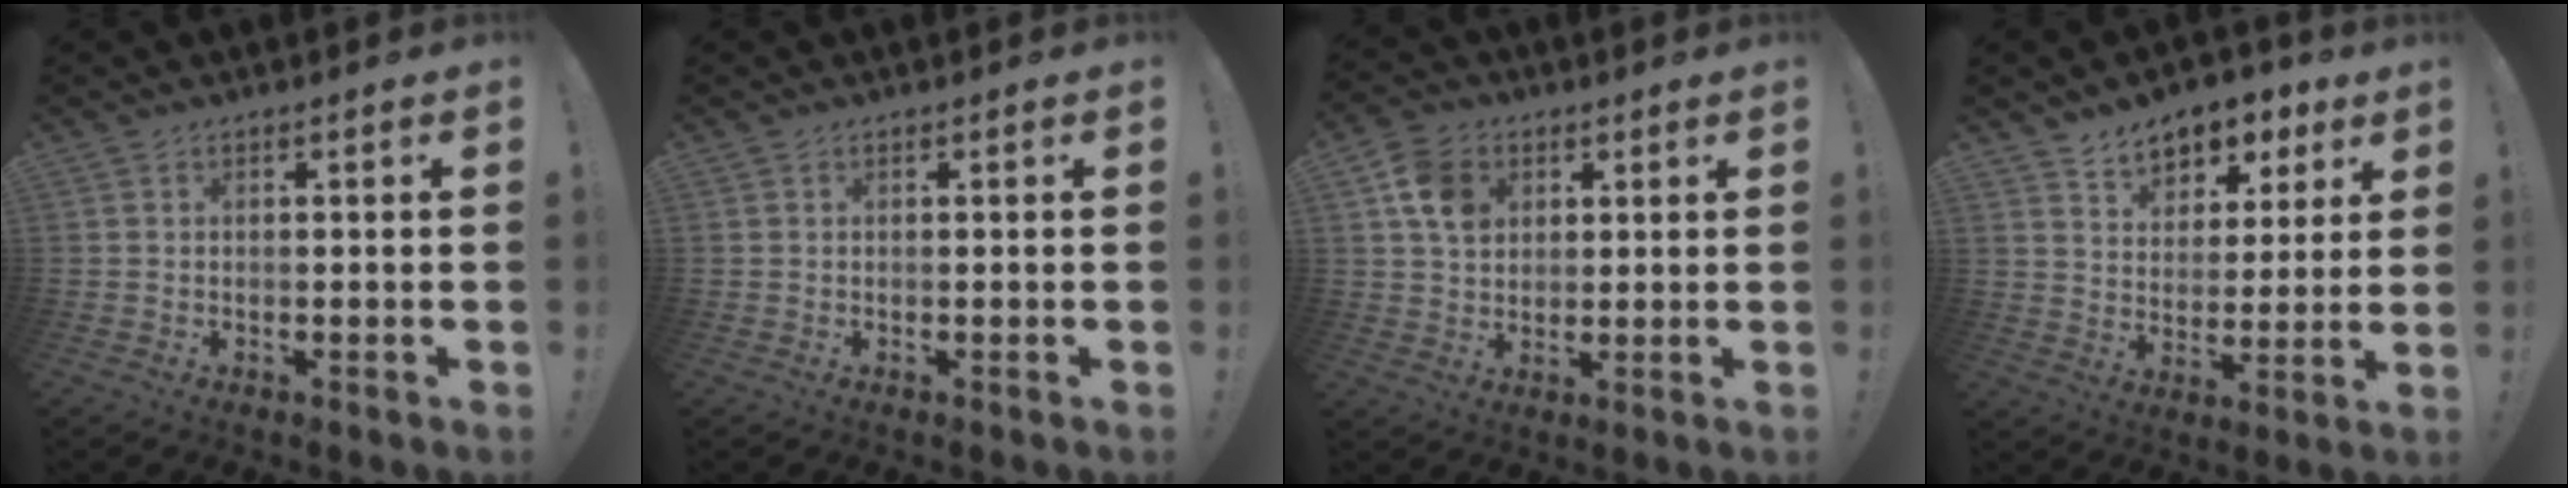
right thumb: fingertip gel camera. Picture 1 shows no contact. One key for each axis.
{"total": 0.0}
{"total": 9.7, "fx": 3.8, "fy": 7.6, "fz": 4.8, "tx": -0.066, "ty": -0.005, "tz": 0.075}
{"total": 8.9, "fx": 6.0, "fy": 6.0, "fz": 2.6, "tx": -0.030, "ty": -0.044, "tz": 0.113}